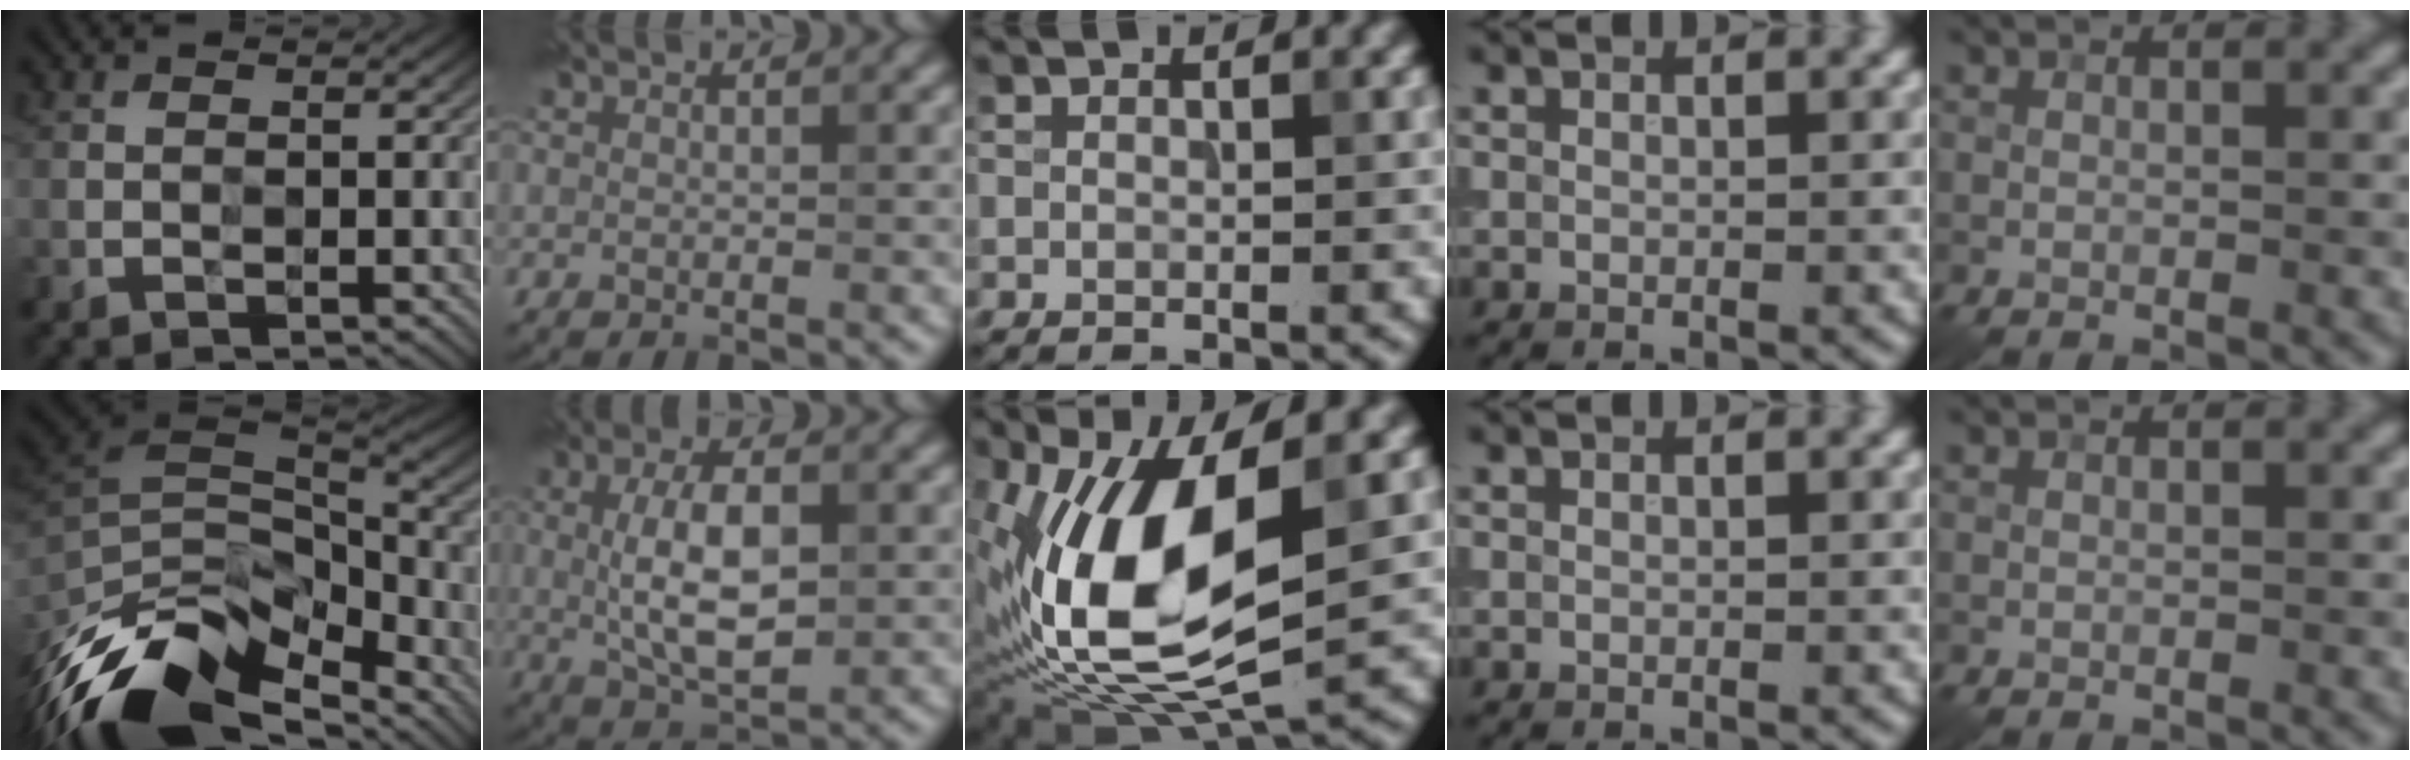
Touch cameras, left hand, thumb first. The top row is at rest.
{"thumb": {"total": 15.2, "force": [-11.4, 6.3, 7.8], "torque": [-0.198, -0.026, -0.185]}, "index": {"total": 6.2, "force": [0.2, 2.7, 5.6], "torque": [-0.109, 0.000, 0.004]}, "middle": {"total": 13.0, "force": [0.8, 6.1, 11.5], "torque": [-0.219, -0.013, 0.010]}}